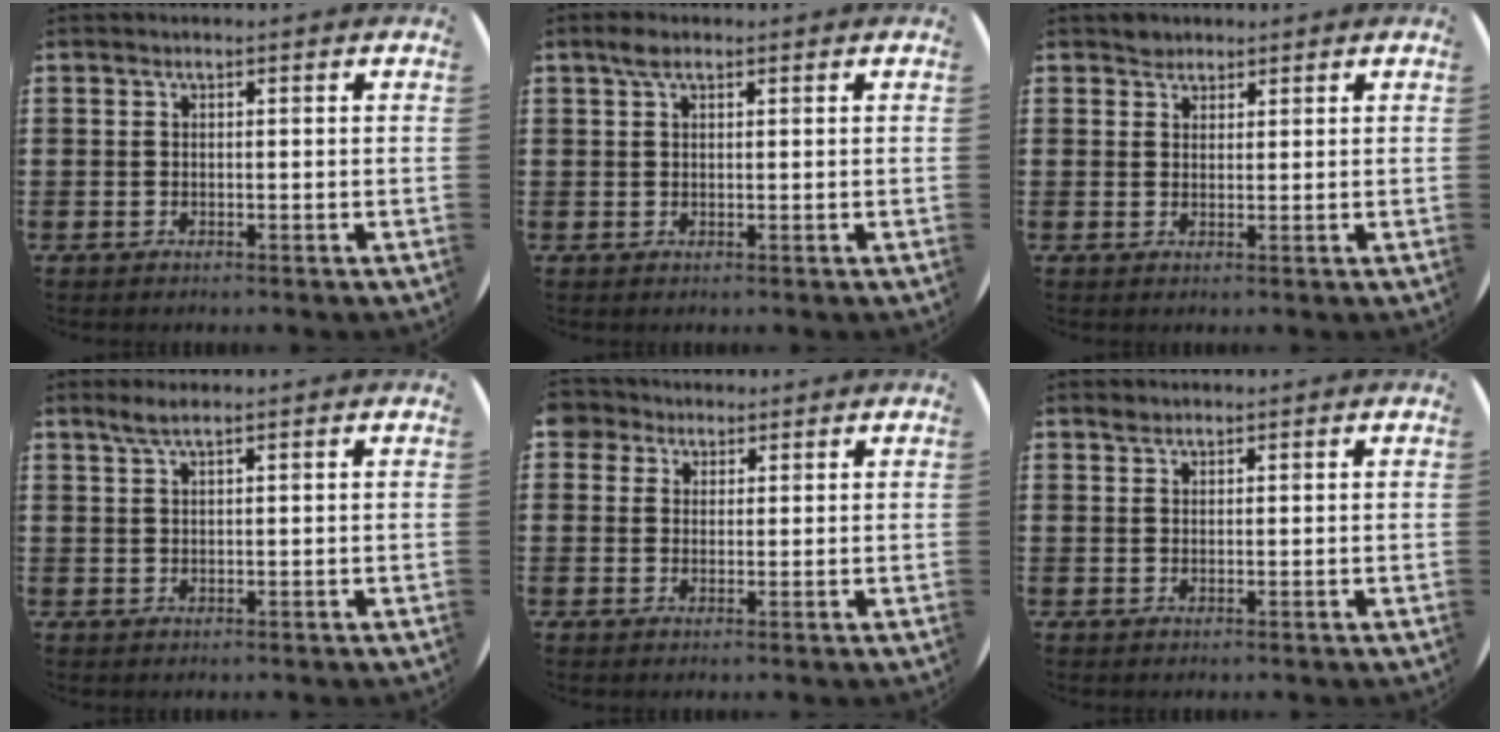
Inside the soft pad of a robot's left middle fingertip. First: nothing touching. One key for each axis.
{"total": 1.8, "fx": 1.1, "fy": 0.8, "fz": 1.1, "tx": -0.026, "ty": 0.005, "tz": 0.019}
{"total": 1.8, "fx": 1.6, "fy": 0.8, "fz": 0.0, "tx": 0.006, "ty": -0.001, "tz": 0.030}
{"total": 2.1, "fx": 1.6, "fy": 0.1, "fz": 1.5, "tx": -0.030, "ty": 0.003, "tz": 0.028}
{"total": 2.7, "fx": 2.0, "fy": 1.8, "fz": 0.0, "tx": -0.001, "ty": 0.004, "tz": 0.038}
{"total": 1.0, "fx": 0.9, "fy": 0.4, "fz": 0.1, "tx": 0.003, "ty": -0.001, "tz": 0.016}